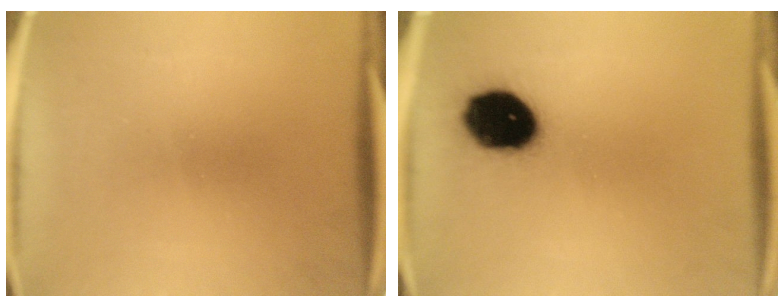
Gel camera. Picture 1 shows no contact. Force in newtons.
{"total": 15.4}